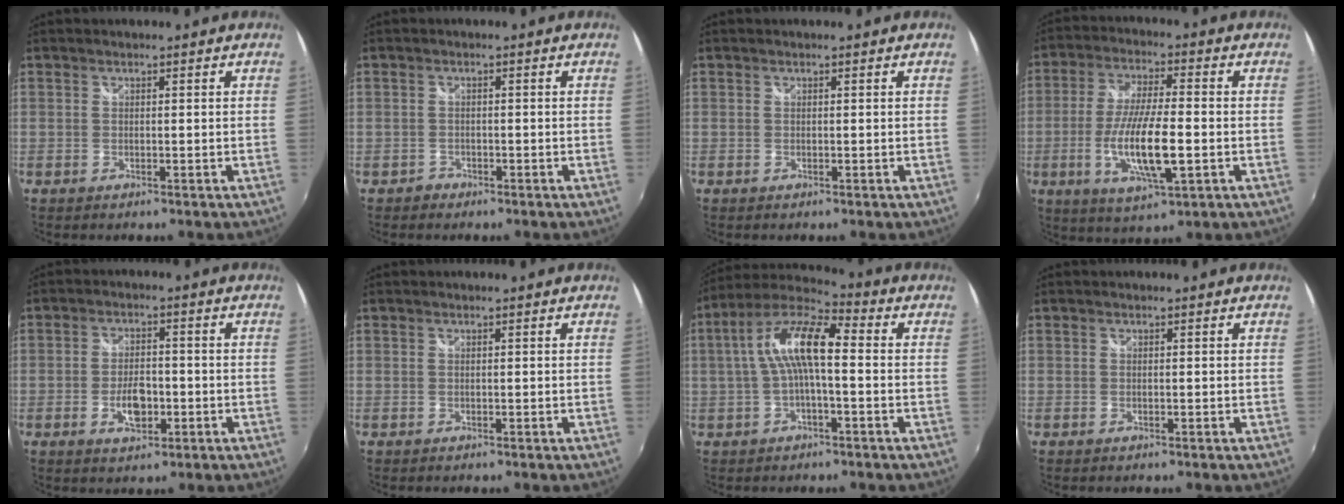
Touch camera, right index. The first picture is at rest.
{"total": 1.7, "force": [-1.1, 1.3, -0.2], "torque": [0.001, 0.004, -0.019]}
{"total": 0.0}
{"total": 12.9, "force": [-3.2, 2.8, 12.2], "torque": [-0.241, -0.014, -0.057]}
{"total": 5.9, "force": [-1.9, 3.1, 4.6], "torque": [-0.094, -0.002, -0.030]}
{"total": 0.0}
{"total": 11.3, "force": [0.2, 3.4, 10.8], "torque": [-0.212, 0.025, -0.001]}
{"total": 0.0}